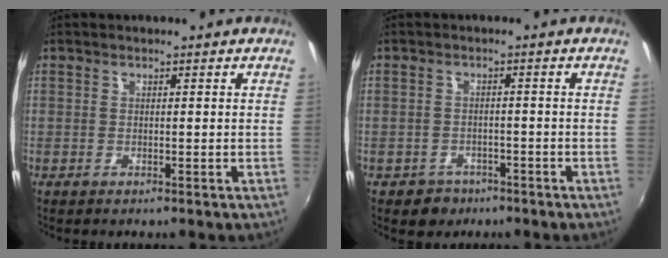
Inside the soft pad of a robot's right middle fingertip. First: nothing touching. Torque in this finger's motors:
{"motor_torque": [0.27, -0.37, -0.01, 0.01]}